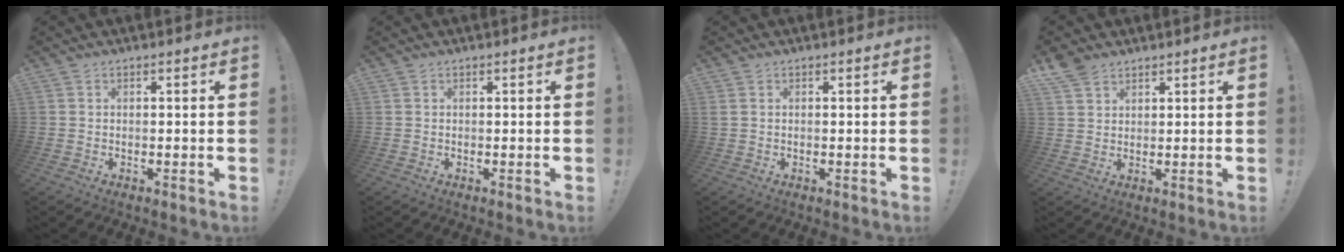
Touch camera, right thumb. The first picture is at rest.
{"total": 0.0}
{"total": 0.5, "force": [0.3, 0.1, 0.4], "torque": [-0.009, -0.001, 0.005]}
{"total": 4.7, "force": [3.7, 2.5, 1.6], "torque": [-0.026, -0.021, 0.070]}